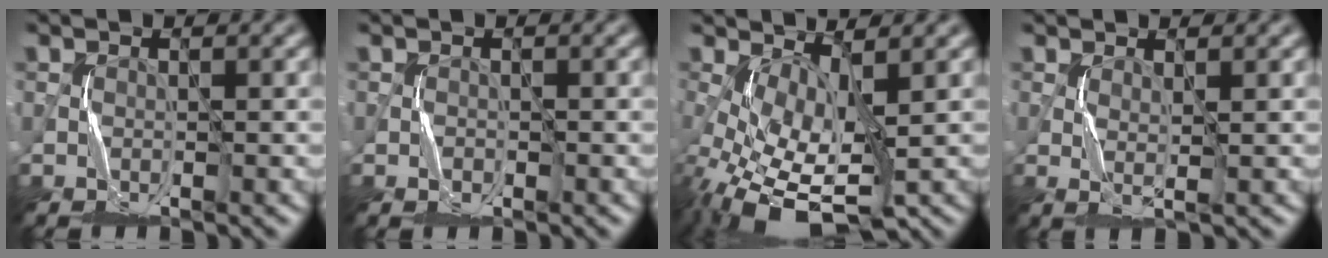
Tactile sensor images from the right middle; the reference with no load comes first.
{"total": 0.5, "force": [-0.2, 0.4, 0.2], "torque": [-0.001, 0.001, -0.004]}
{"total": 8.2, "force": [-3.0, 3.0, 7.0], "torque": [-0.144, -0.005, -0.056]}
{"total": 1.2, "force": [0.6, 0.1, 1.0], "torque": [-0.022, -0.003, 0.015]}